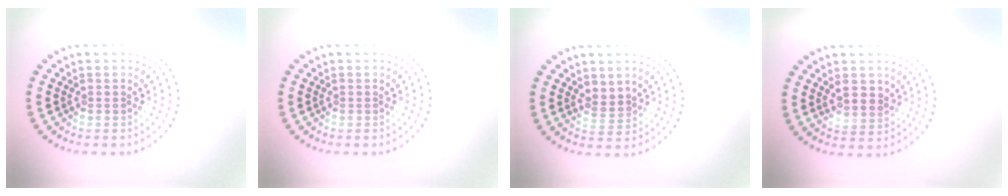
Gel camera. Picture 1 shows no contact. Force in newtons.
{"total": 0.0}
{"total": 1.7, "press": 1.5, "slide": 0.8}
{"total": 2.0, "press": 1.9, "slide": 0.6}